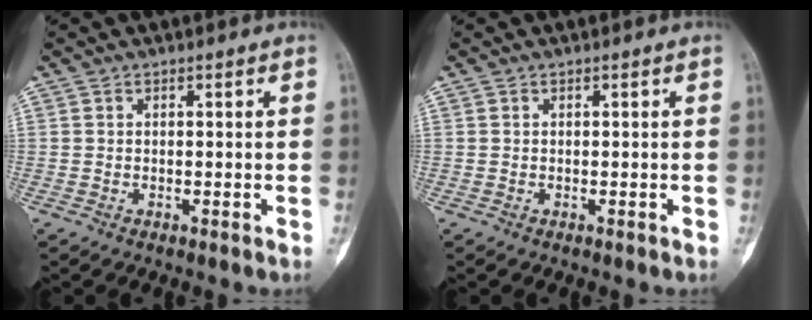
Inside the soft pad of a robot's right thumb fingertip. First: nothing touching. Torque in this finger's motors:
{"motor_torque": [0.00, 0.00, 0.10, 0.00, 0.03]}